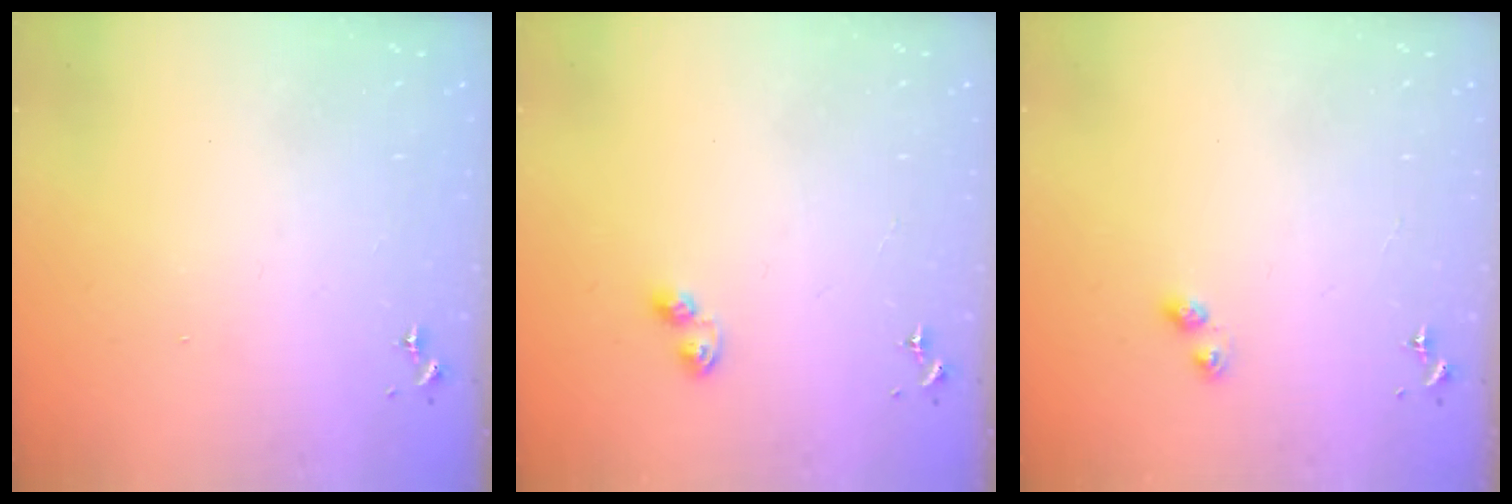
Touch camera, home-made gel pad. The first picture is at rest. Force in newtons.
{"total": 4.5, "press": 4.5, "slide": 0.5}
{"total": 3.0, "press": 3.0, "slide": 0.4}